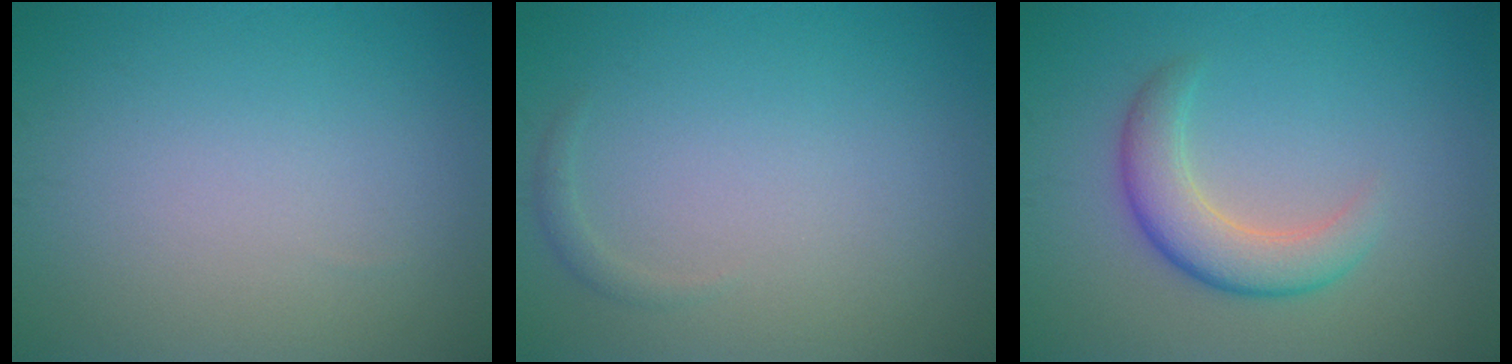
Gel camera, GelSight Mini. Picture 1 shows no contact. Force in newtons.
{"total": 0.7, "press": 0.7, "slide": 0.1}
{"total": 4.1, "press": 4.1, "slide": 0.1}